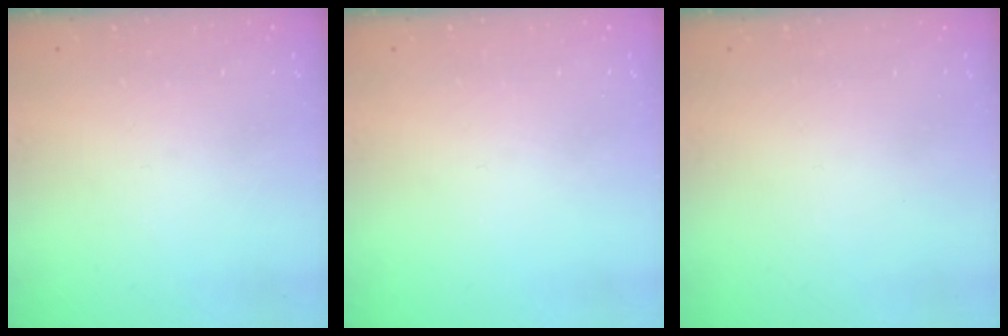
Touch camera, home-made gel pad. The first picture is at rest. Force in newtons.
{"total": 0.0}
{"total": 1.6, "press": 1.6, "slide": 0.1}